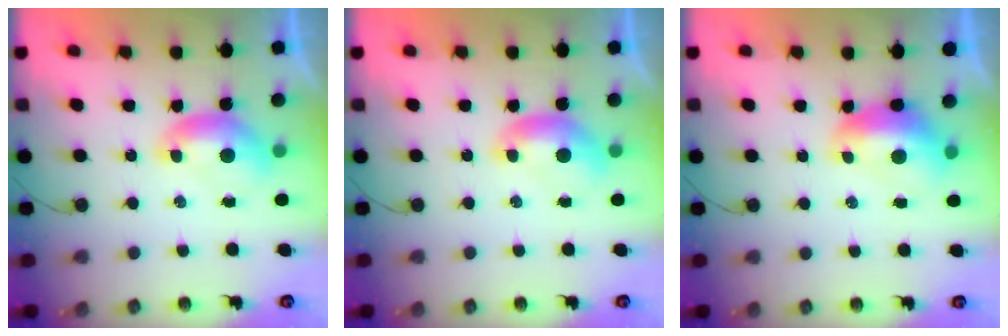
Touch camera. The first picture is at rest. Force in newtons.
{"total": 0.0}
{"total": 1.9, "press": 1.8, "slide": 0.6}